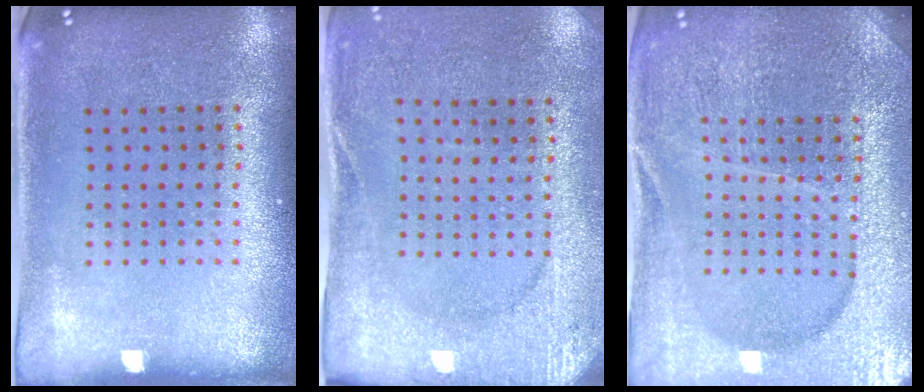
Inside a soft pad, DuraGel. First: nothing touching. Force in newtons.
{"total": 2.6, "press": 2.4, "slide": 0.9}
{"total": 4.9, "press": 4.5, "slide": 1.8}